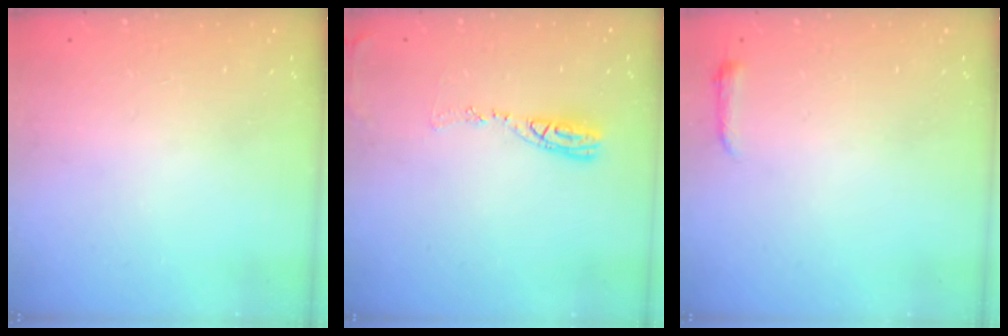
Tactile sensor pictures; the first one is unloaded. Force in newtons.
{"total": 8.9, "press": 8.9, "slide": 0.8}
{"total": 3.0, "press": 2.9, "slide": 0.6}